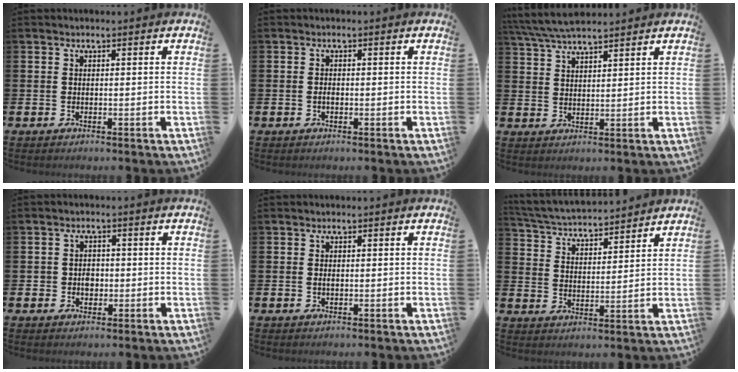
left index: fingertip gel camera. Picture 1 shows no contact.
{"total": 0.8, "force": [-0.2, 0.5, 0.7], "torque": [-0.005, -0.001, -0.007]}
{"total": 5.5, "force": [5.2, 0.7, 1.8], "torque": [-0.049, -0.019, 0.095]}
{"total": 2.1, "force": [-0.2, 1.9, 1.0], "torque": [0.002, -0.001, -0.013]}
{"total": 0.5, "force": [0.1, 0.2, 0.5], "torque": [-0.001, -0.002, -0.001]}
{"total": 4.6, "force": [4.5, 0.5, 0.3], "torque": [-0.025, -0.038, 0.076]}